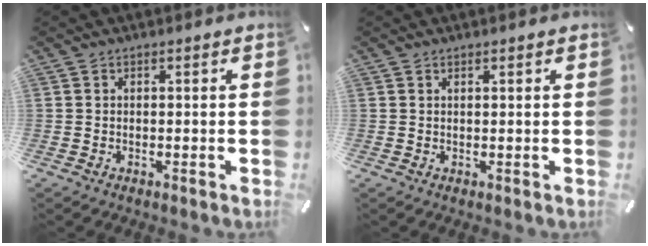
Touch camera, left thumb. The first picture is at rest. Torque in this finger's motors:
{"motor_torque": [0.08, -0.22, 0.09, -0.11, 0.06]}